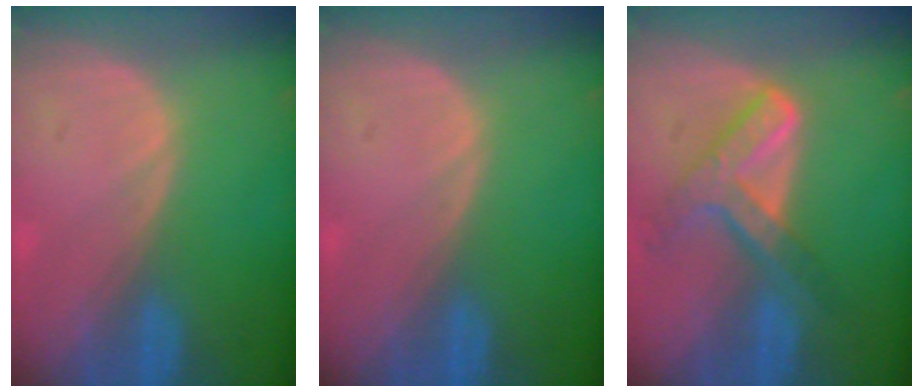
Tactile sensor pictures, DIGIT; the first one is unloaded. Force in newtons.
{"total": 0.0}
{"total": 7.6, "press": 6.3, "slide": 4.3}